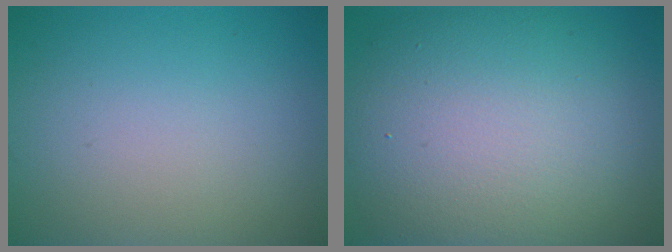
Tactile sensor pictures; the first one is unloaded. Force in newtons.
{"total": 13.3, "press": 13.3, "slide": 0.8}